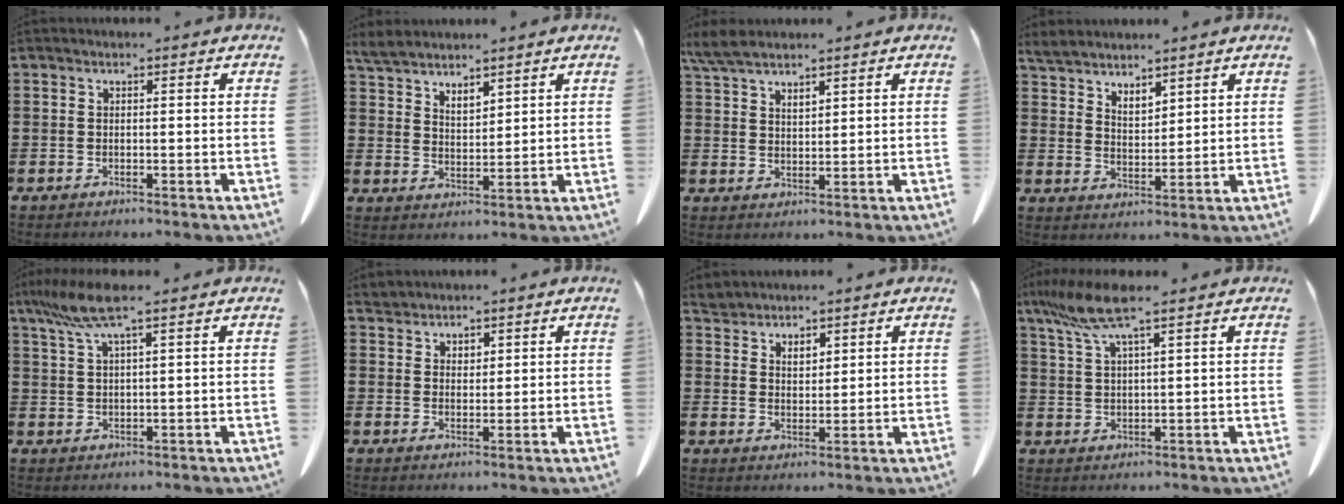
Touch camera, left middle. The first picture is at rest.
{"total": 3.9, "force": [3.7, 0.9, 0.8], "torque": [-0.030, -0.006, 0.069]}
{"total": 4.2, "force": [3.4, 1.2, 2.1], "torque": [-0.050, 0.000, 0.063]}
{"total": 3.7, "force": [3.6, 0.6, 0.3], "torque": [-0.020, -0.012, 0.066]}
{"total": 6.8, "force": [4.3, 0.7, 5.3], "torque": [-0.120, -0.005, 0.075]}
{"total": 2.1, "force": [1.9, 0.9, 0.0], "torque": [-0.006, 0.004, 0.037]}
{"total": 3.1, "force": [2.9, 1.3, 0.2], "torque": [-0.015, 0.000, 0.055]}
{"total": 8.0, "force": [5.5, 1.0, 5.7], "torque": [-0.139, -0.016, 0.093]}